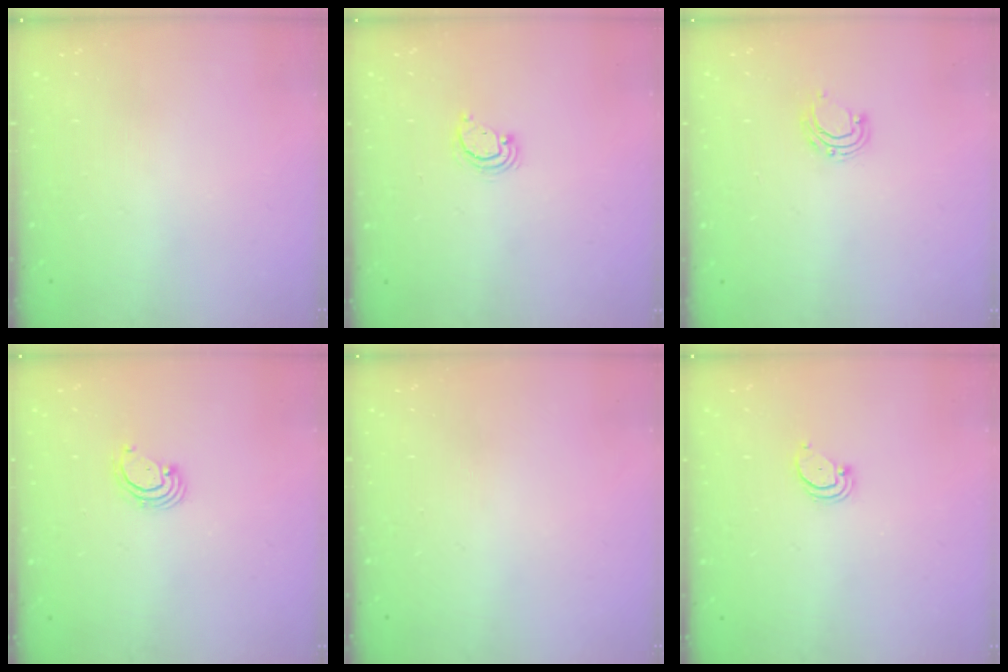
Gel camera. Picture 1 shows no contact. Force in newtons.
{"total": 3.0, "press": 3.0, "slide": 0.2}
{"total": 6.6, "press": 6.6, "slide": 0.7}
{"total": 2.8, "press": 2.8, "slide": 0.3}
{"total": 0.0}
{"total": 2.0, "press": 2.0, "slide": 0.2}